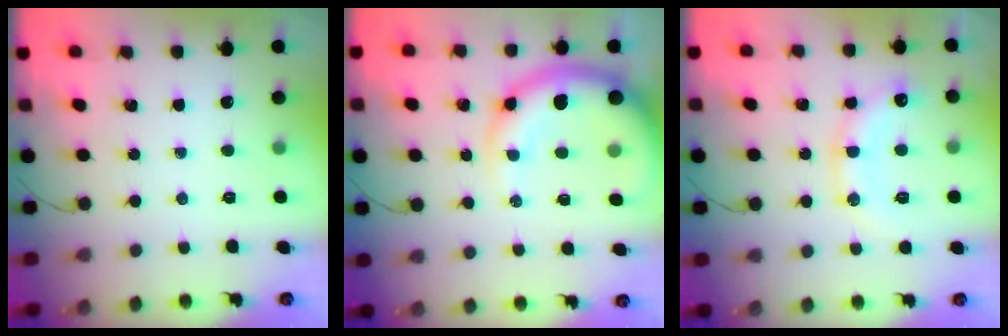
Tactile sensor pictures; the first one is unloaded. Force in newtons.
{"total": 9.9, "press": 9.5, "slide": 2.9}
{"total": 13.5, "press": 13.5, "slide": 0.7}